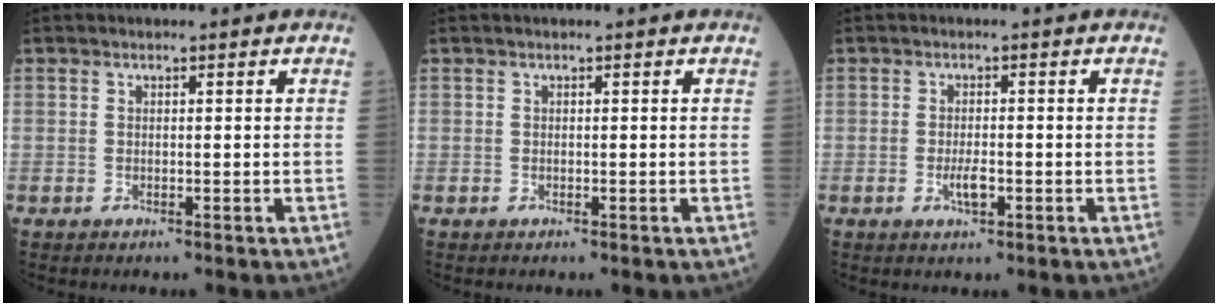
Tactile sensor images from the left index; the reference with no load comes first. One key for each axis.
{"total": 0.0}
{"total": 2.1, "fx": -0.7, "fy": 0.5, "fz": 2.0, "tx": -0.036, "ty": -0.002, "tz": -0.011}